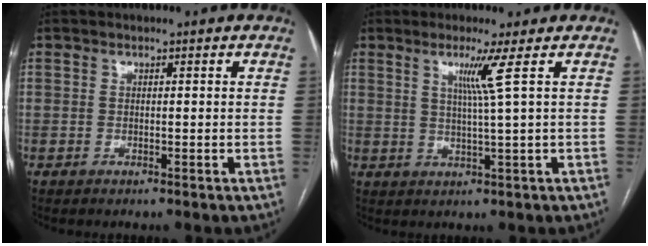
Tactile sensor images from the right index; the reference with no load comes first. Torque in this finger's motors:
{"motor_torque": [0.47, 0.16, 0.09, 0.07]}